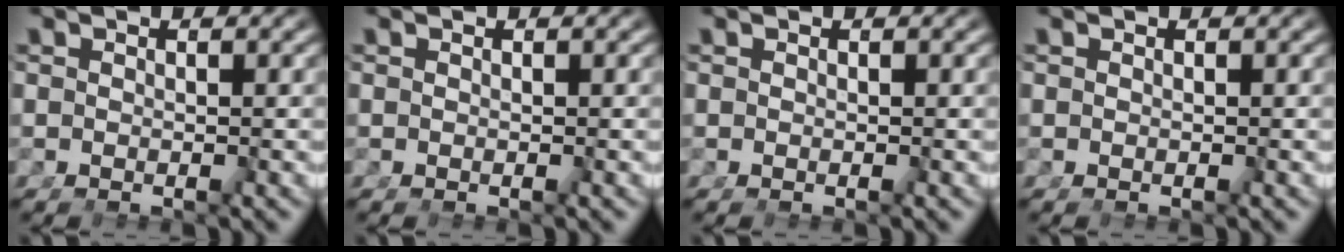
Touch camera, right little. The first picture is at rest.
{"total": 0.0}
{"total": 0.0}
{"total": 0.0}